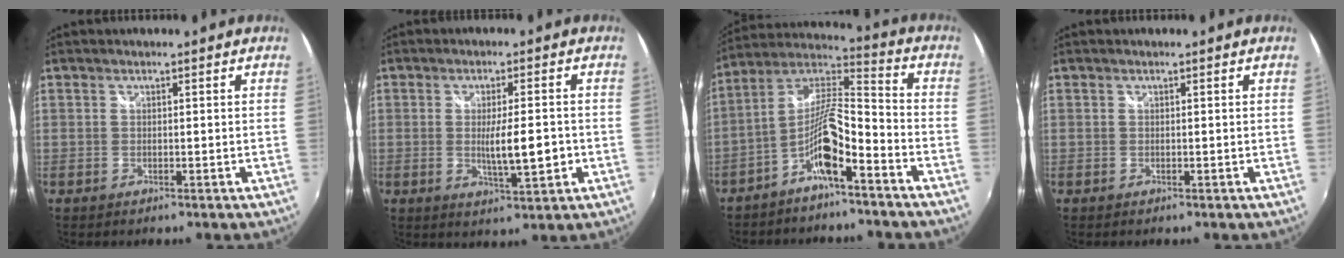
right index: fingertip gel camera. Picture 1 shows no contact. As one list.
[{"total": 6.9, "force": [-1.0, 1.1, 6.8], "torque": [-0.112, -0.011, -0.008]}, {"total": 10.3, "force": [-5.8, 1.7, 8.4], "torque": [-0.176, 0.015, -0.104]}, {"total": 0.0}]